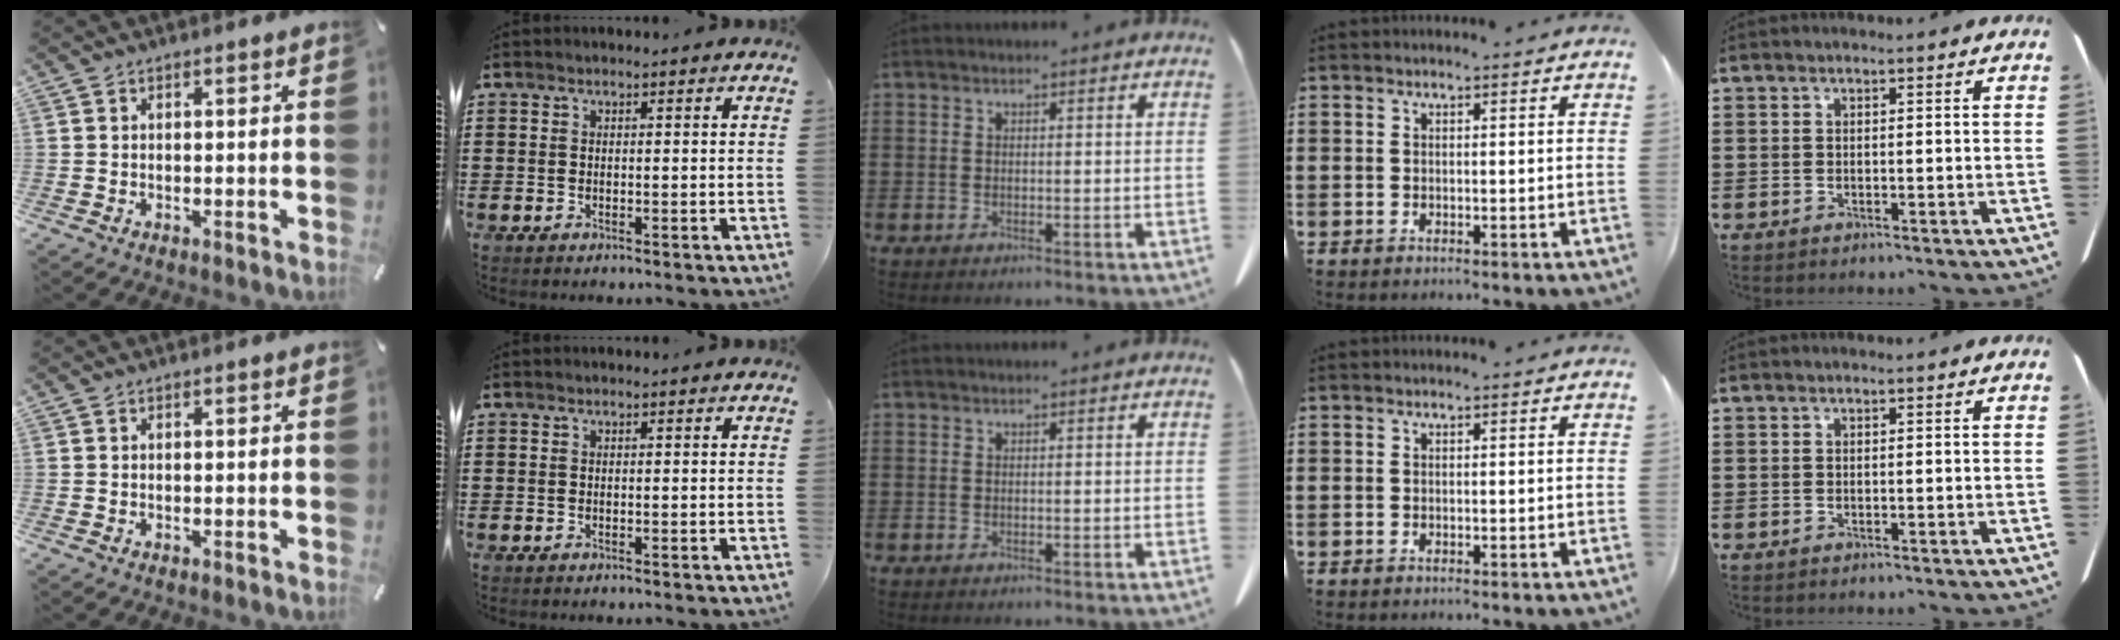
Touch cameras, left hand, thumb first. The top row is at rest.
{}